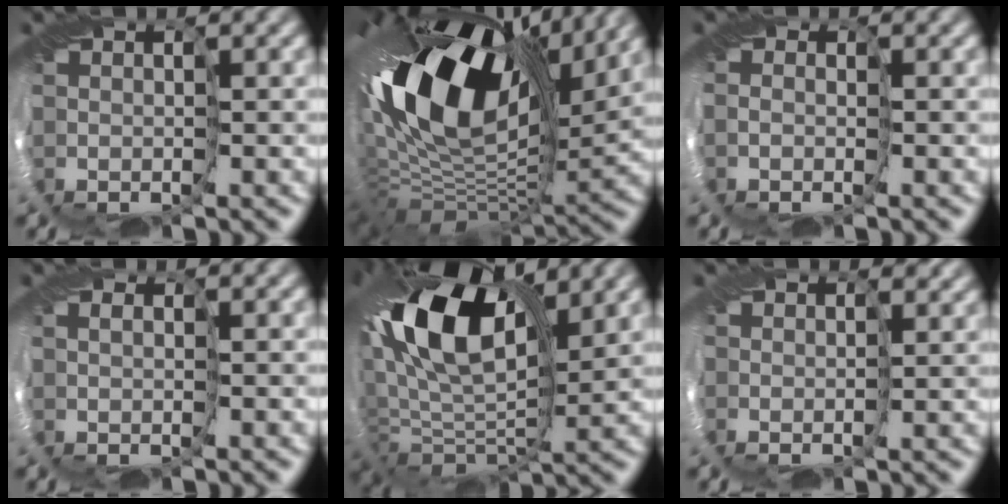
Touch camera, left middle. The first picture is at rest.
{"total": 17.8, "force": [4.3, 10.3, 13.8], "torque": [-0.260, 0.001, 0.073]}
{"total": 1.0, "force": [-0.4, 0.8, 0.4], "torque": [-0.002, -0.001, -0.006]}
{"total": 0.6, "force": [-0.1, 0.3, 0.5], "torque": [-0.010, 0.001, -0.001]}
{"total": 14.0, "force": [2.7, 7.5, 11.5], "torque": [-0.231, 0.014, 0.039]}
{"total": 2.3, "force": [2.0, 1.0, 0.3], "torque": [-0.010, 0.003, 0.028]}